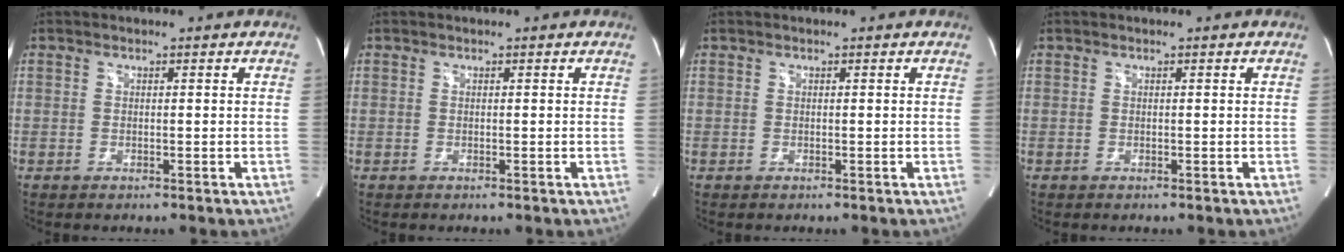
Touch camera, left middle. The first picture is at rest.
{"total": 0.0}
{"total": 0.0}
{"total": 0.0}